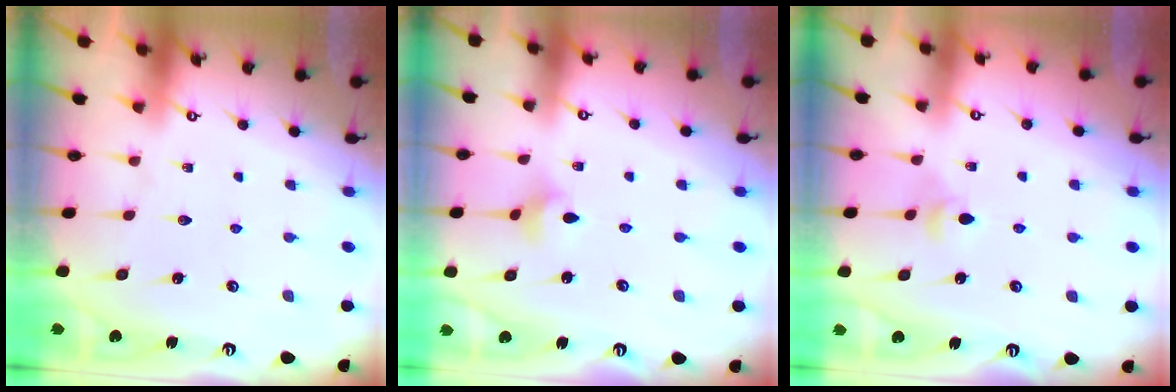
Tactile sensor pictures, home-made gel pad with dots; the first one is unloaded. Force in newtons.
{"total": 3.6, "press": 3.6, "slide": 0.6}
{"total": 3.9, "press": 3.8, "slide": 0.9}